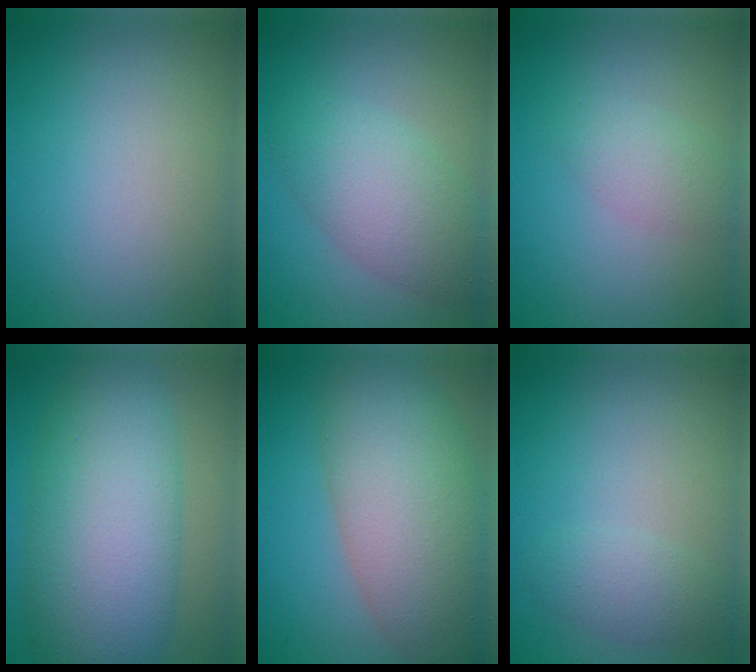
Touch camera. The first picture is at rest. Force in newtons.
{"total": 5.1, "press": 5.1, "slide": 0.1}
{"total": 2.3, "press": 2.3, "slide": 0.1}
{"total": 12.1, "press": 12.1, "slide": 0.1}
{"total": 10.3, "press": 10.3, "slide": 0.5}
{"total": 2.0, "press": 2.0, "slide": 0.1}